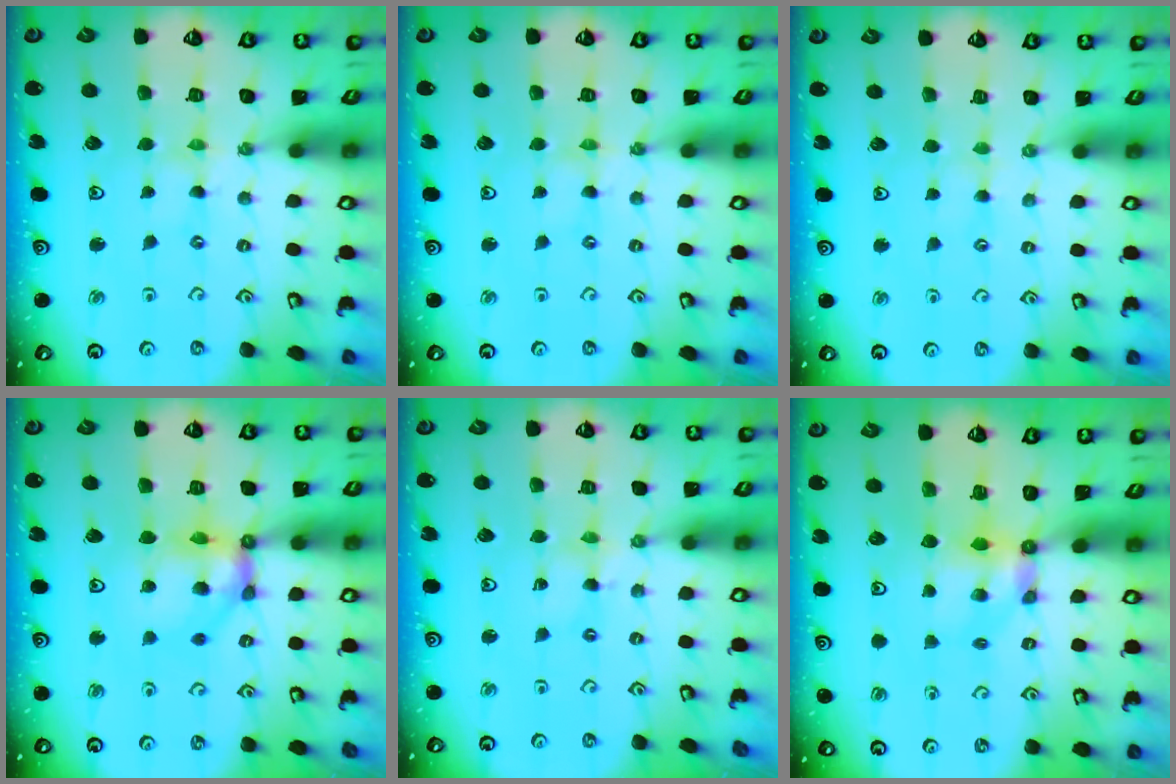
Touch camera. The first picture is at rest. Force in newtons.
{"total": 0.0}
{"total": 1.7, "press": 1.7, "slide": 0.3}
{"total": 11.9, "press": 11.8, "slide": 1.7}
{"total": 2.0, "press": 1.9, "slide": 0.3}
{"total": 5.6, "press": 5.6, "slide": 0.2}